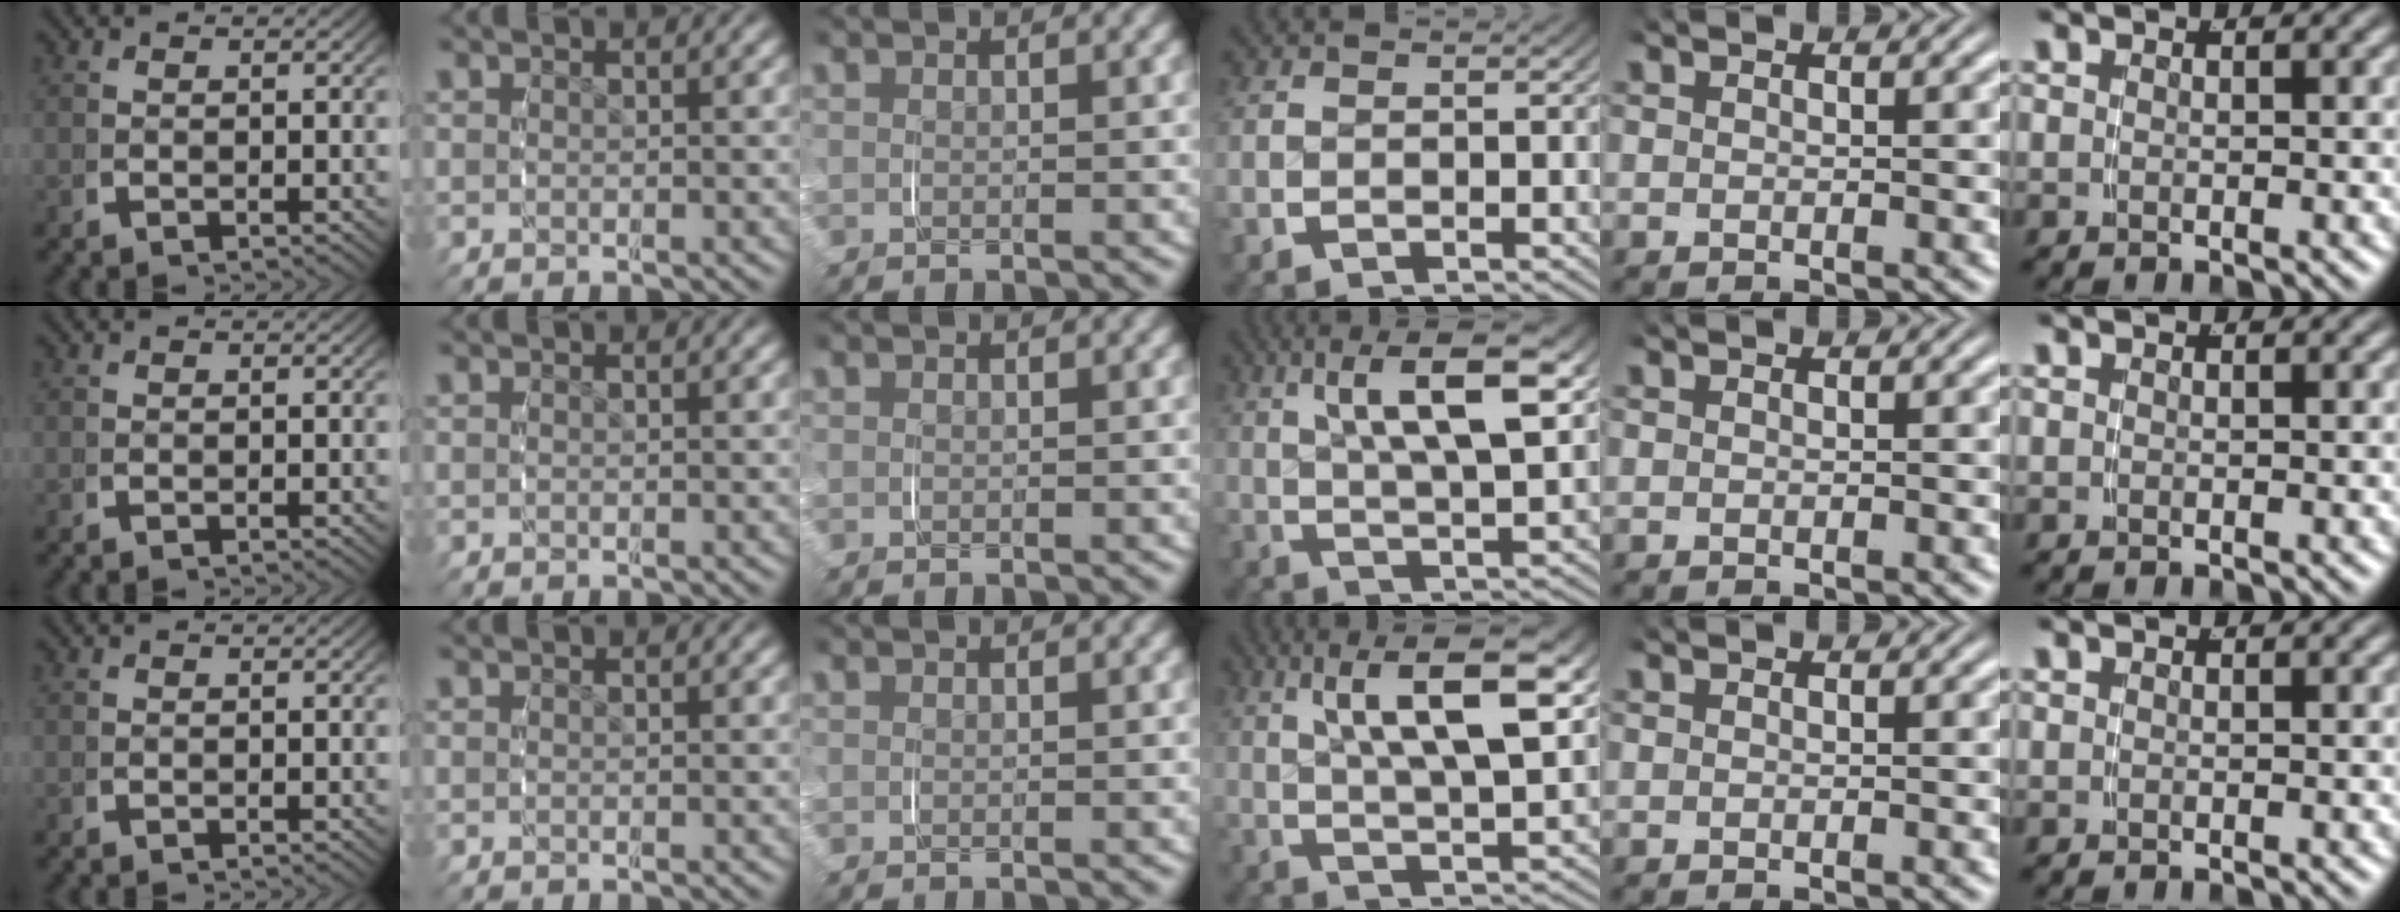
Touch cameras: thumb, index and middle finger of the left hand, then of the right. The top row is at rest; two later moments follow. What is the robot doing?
{"motion": "grasp_and_lifting", "object": "measuring cup"}